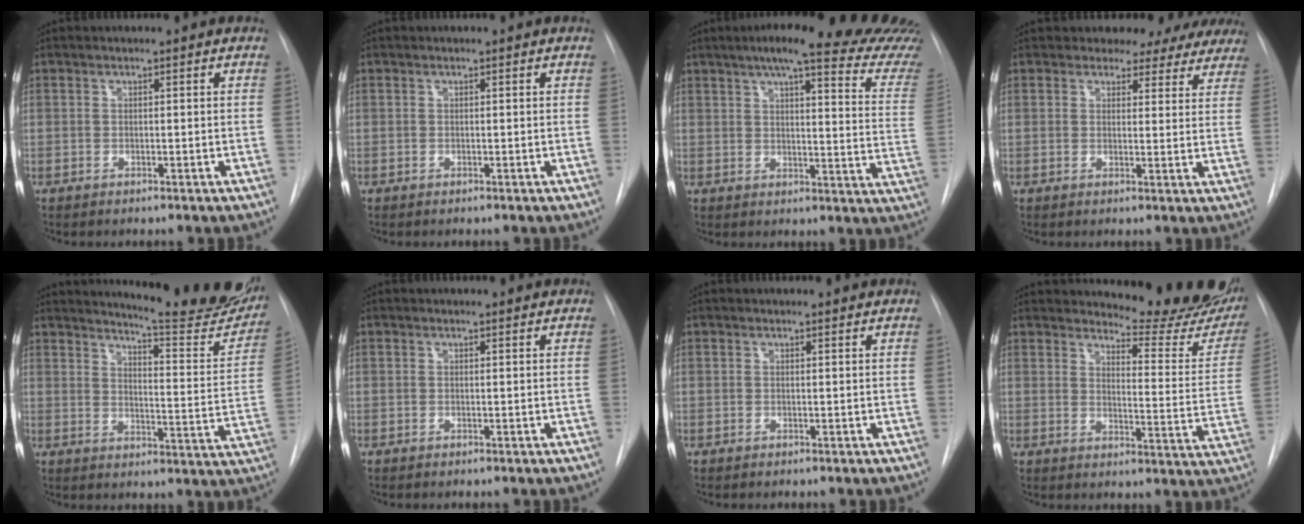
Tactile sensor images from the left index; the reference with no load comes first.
{"total": 0.0}
{"total": 23.6, "force": [20.8, 0.6, 11.1], "torque": [-0.143, -0.078, 0.230]}
{"total": 11.6, "force": [10.3, 5.1, 1.6], "torque": [0.004, -0.016, 0.093]}
{"total": 19.9, "force": [18.0, 1.8, 8.2], "torque": [-0.106, -0.097, 0.208]}
{"total": 1.3, "force": [1.3, 0.4, 0.2], "torque": [-0.007, 0.010, 0.005]}
{"total": 2.1, "force": [2.0, 0.6, 0.3], "torque": [-0.005, 0.009, 0.012]}
{"total": 17.2, "force": [15.9, 3.2, 5.5], "torque": [-0.049, -0.100, 0.171]}